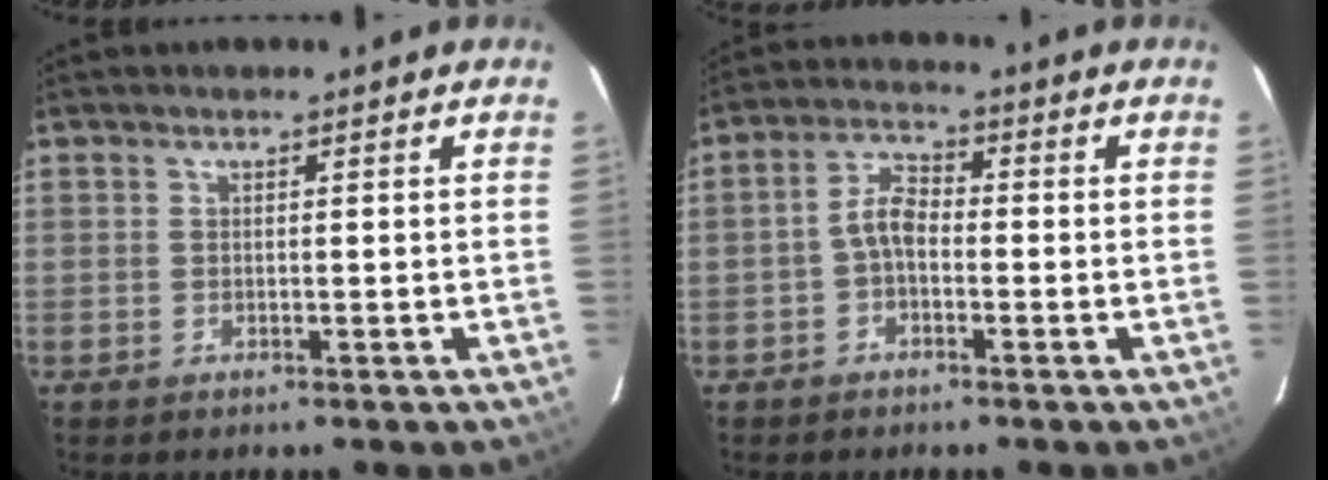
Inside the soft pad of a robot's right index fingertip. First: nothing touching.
{"total": 4.2, "force": [-1.2, 2.4, 3.2], "torque": [-0.066, 0.017, -0.025]}